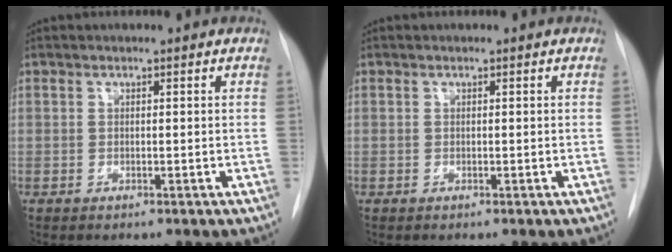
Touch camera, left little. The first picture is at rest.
{"total": 0.0}